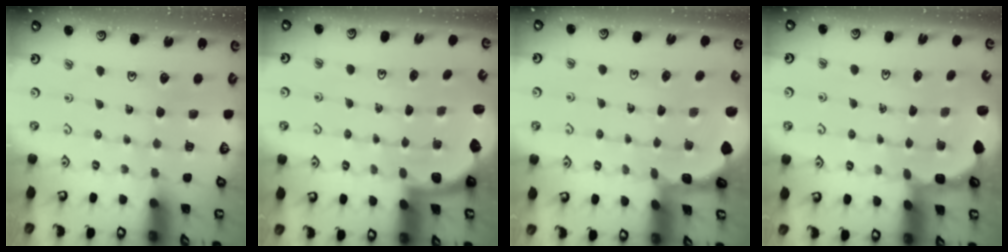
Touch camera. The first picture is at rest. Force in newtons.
{"total": 2.1, "press": 2.0, "slide": 0.8}
{"total": 1.6, "press": 1.5, "slide": 0.3}
{"total": 2.7, "press": 2.3, "slide": 1.4}